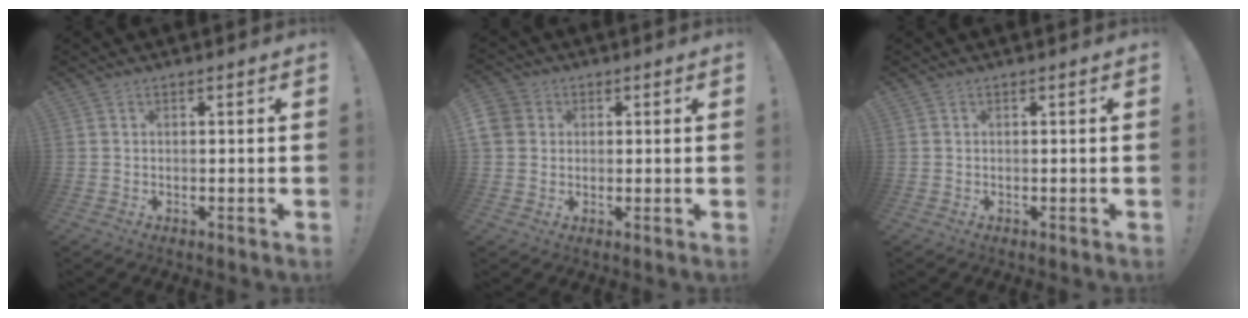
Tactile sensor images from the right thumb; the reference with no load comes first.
{"total": 5.4, "force": [1.3, 4.9, 1.9], "torque": [-0.036, 0.003, 0.024]}
{"total": 0.0}